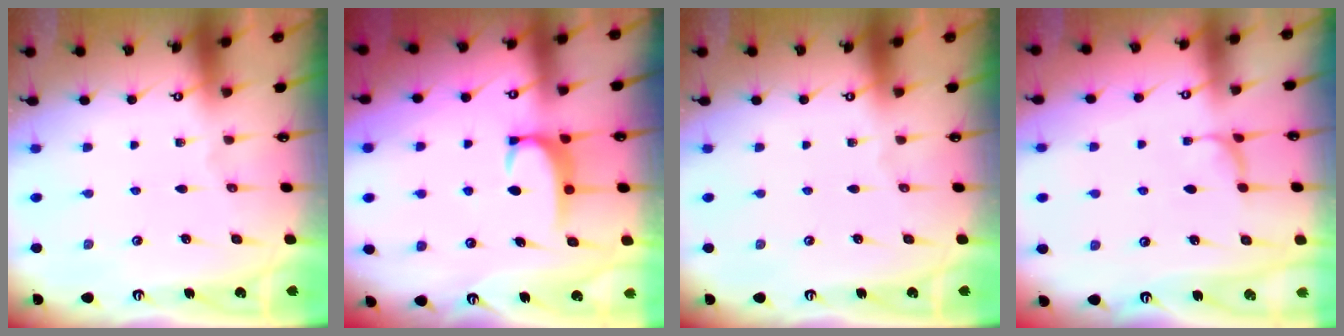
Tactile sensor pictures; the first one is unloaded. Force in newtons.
{"total": 2.6, "press": 2.6, "slide": 0.4}
{"total": 0.0}
{"total": 1.4, "press": 1.3, "slide": 0.5}